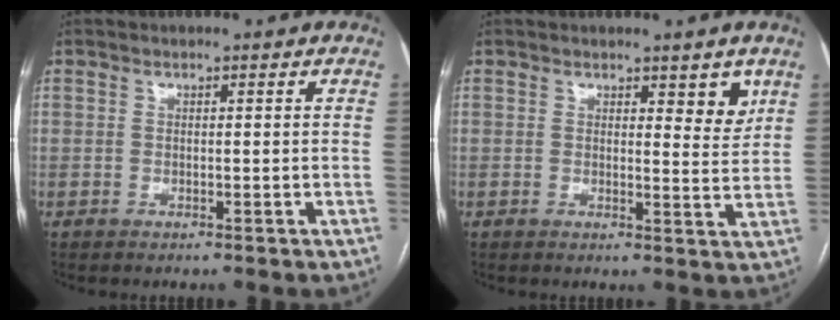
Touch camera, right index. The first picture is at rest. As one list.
[{"total": 3.9, "force": [2.3, 1.2, 2.9], "torque": [-0.030, -0.014, 0.027]}]